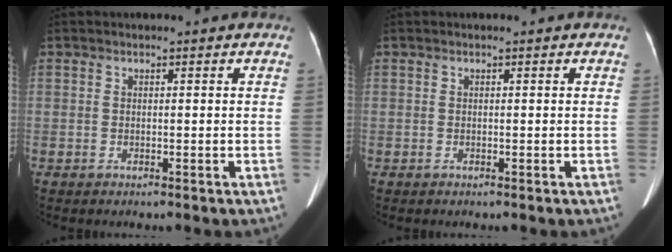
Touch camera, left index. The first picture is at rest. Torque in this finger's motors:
{"motor_torque": [0.02, 0.06, 0.00, 0.01]}